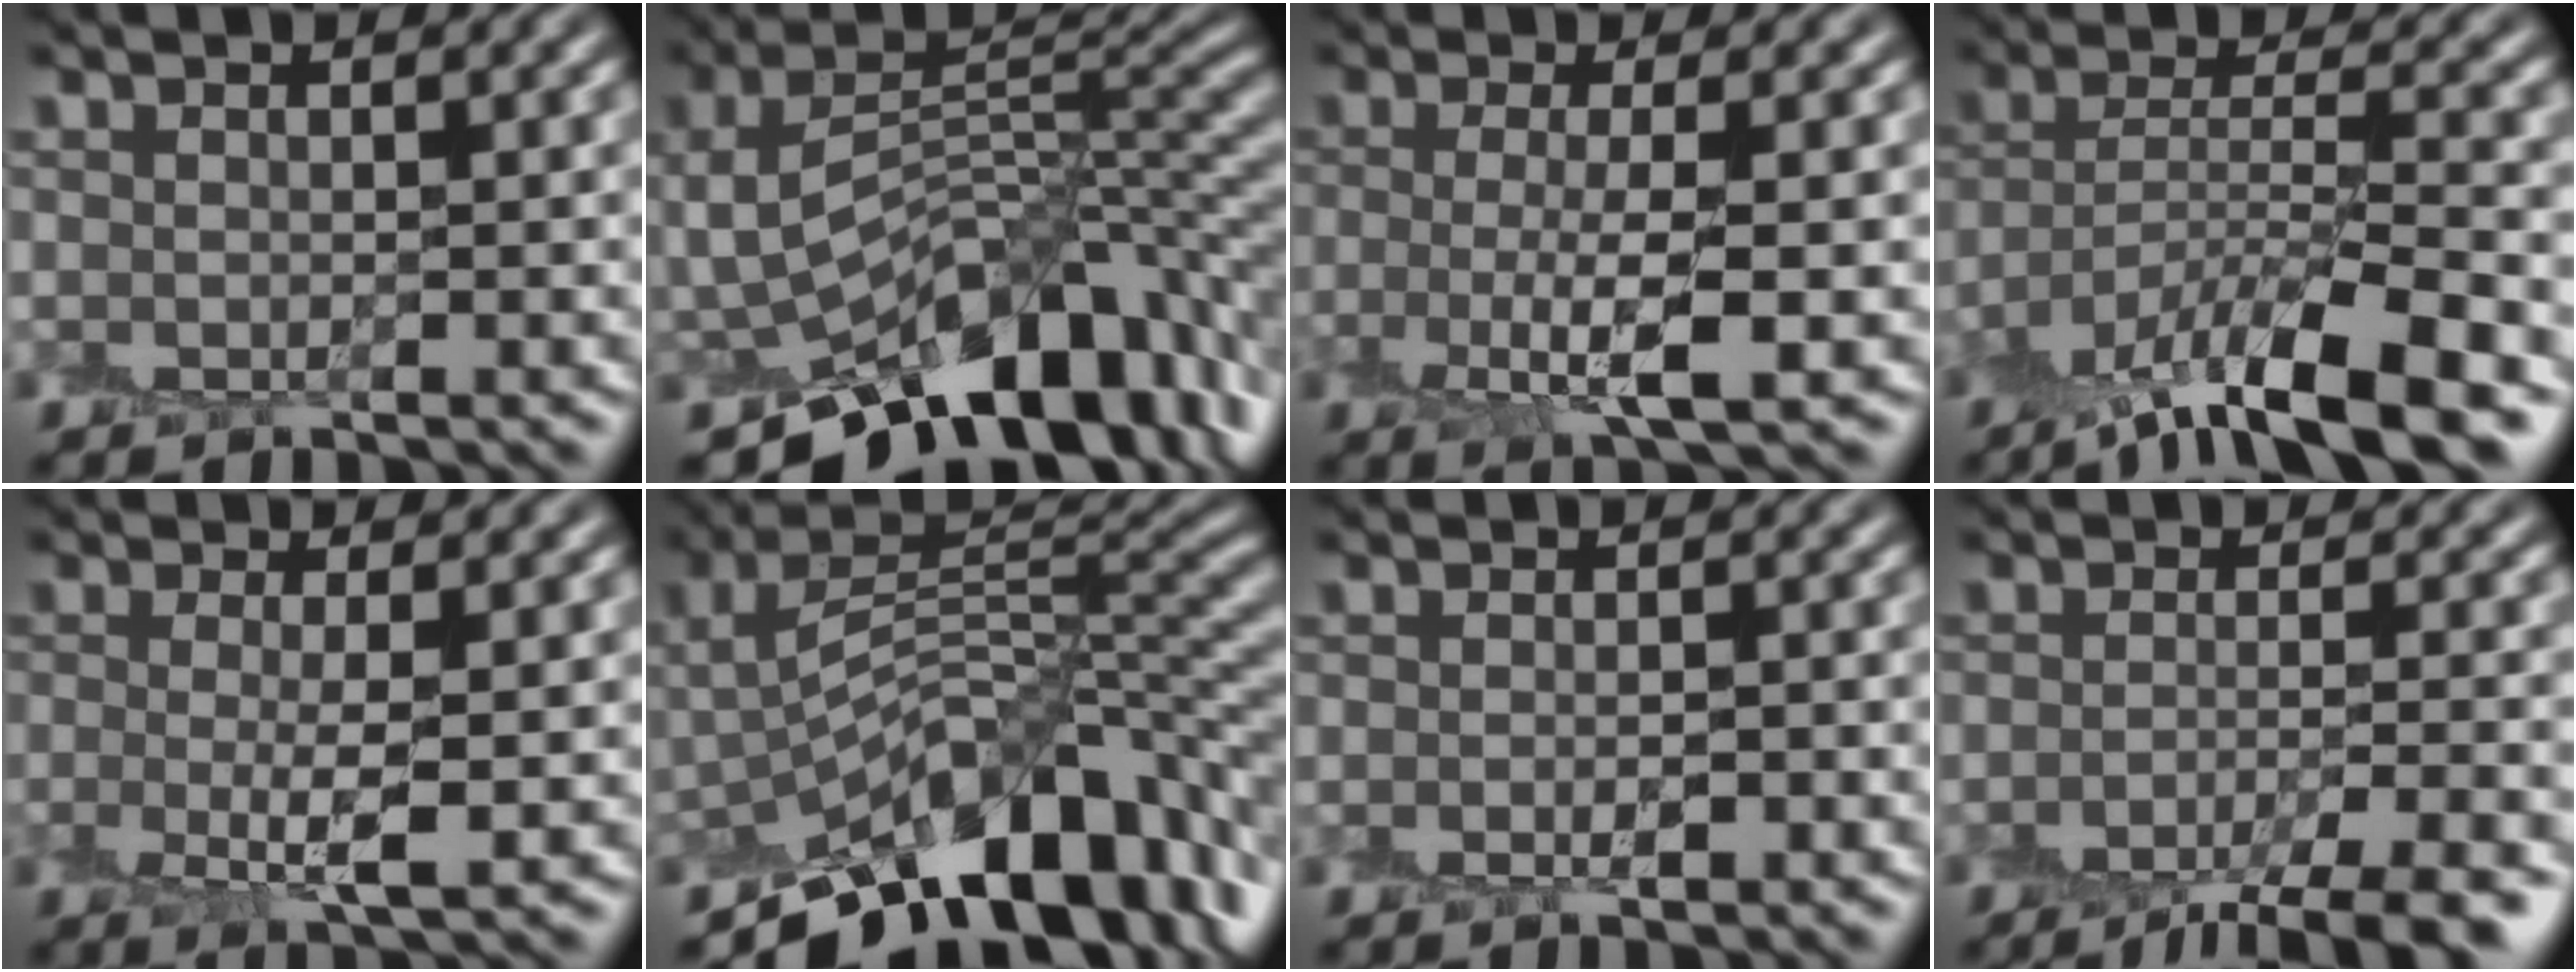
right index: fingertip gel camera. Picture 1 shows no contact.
{"total": 10.4, "force": [-5.2, 5.8, 7.0], "torque": [-0.099, 0.006, -0.086]}
{"total": 4.2, "force": [-0.6, 0.8, 4.0], "torque": [-0.081, -0.010, -0.014]}
{"total": 9.9, "force": [-6.5, 2.3, 7.2], "torque": [-0.119, 0.002, -0.123]}
{"total": 3.3, "force": [-0.1, 0.6, 3.2], "torque": [-0.066, -0.008, -0.004]}
{"total": 10.7, "force": [-4.9, 5.5, 7.7], "torque": [-0.109, 0.009, -0.084]}
{"total": 1.5, "force": [-0.5, 0.4, 1.4], "torque": [-0.028, -0.005, -0.013]}
{"total": 6.2, "force": [-4.0, 1.2, 4.5], "torque": [-0.058, -0.001, -0.065]}